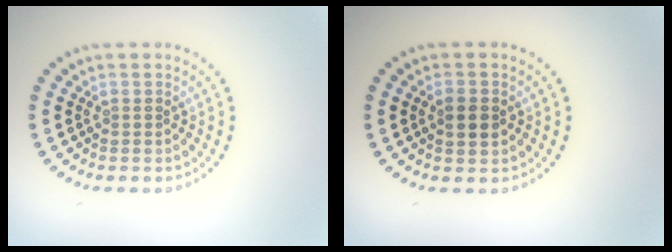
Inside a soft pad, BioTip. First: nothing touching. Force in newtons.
{"total": 2.2, "press": 2.2, "slide": 0.1}